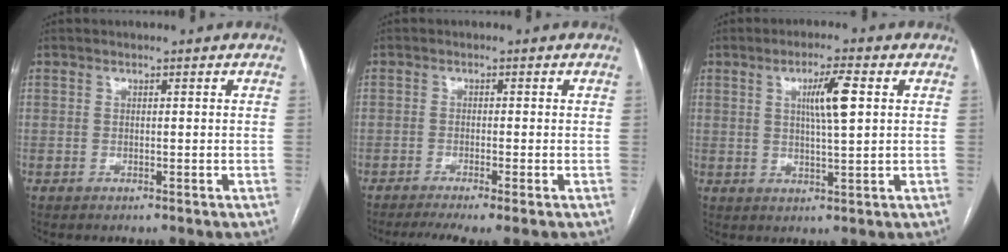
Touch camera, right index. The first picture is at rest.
{"total": 5.6, "force": [-4.0, 0.1, 4.0], "torque": [-0.064, -0.006, -0.064]}
{"total": 6.1, "force": [1.6, 0.3, 5.9], "torque": [-0.104, 0.003, 0.028]}